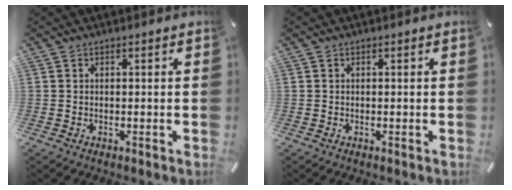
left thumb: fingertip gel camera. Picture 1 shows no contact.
{"total": 0.0}